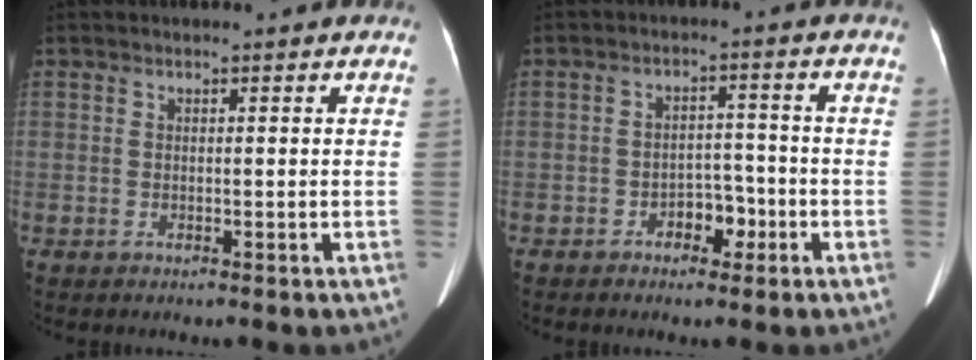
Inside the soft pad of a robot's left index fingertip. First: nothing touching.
{"total": 3.8, "force": [-2.2, 2.2, 2.2], "torque": [-0.028, 0.010, -0.033]}